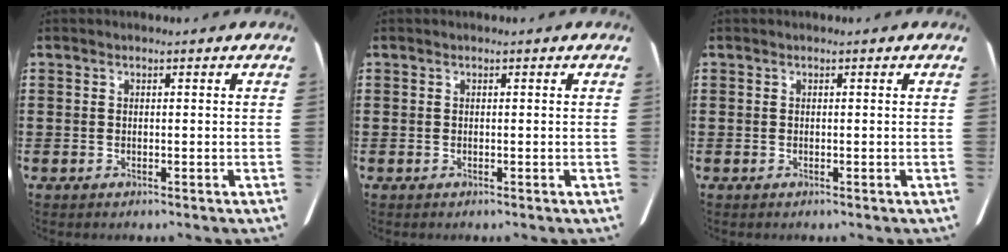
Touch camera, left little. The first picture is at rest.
{"total": 0.0}
{"total": 0.0}